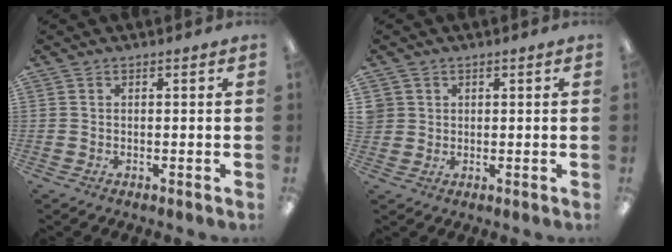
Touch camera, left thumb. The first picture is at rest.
{"total": 3.3, "force": [1.0, 3.2, 0.1], "torque": [-0.004, 0.003, 0.017]}